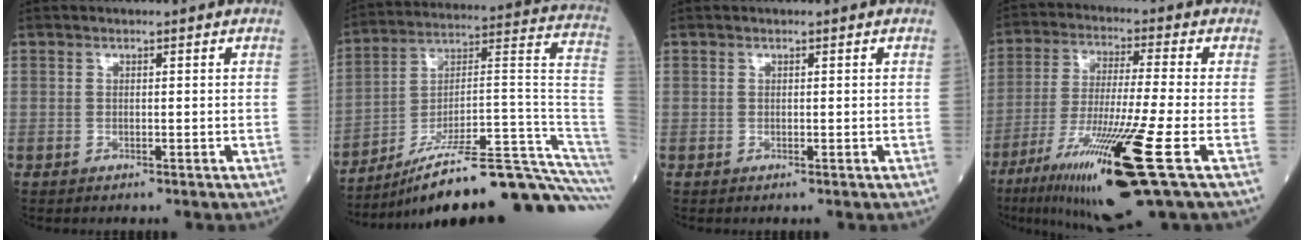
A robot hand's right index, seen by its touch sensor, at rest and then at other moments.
{"total": 26.6, "force": [-20.5, 0.0, 17.0], "torque": [-0.141, 0.037, -0.312]}
{"total": 0.0}
{"total": 17.5, "force": [-8.4, -0.5, 15.4], "torque": [-0.282, -0.049, -0.150]}